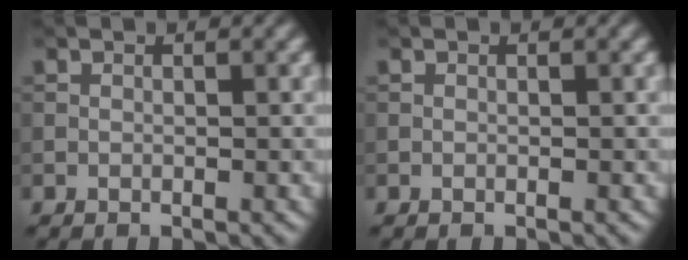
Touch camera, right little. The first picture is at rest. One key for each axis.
{"total": 0.0}